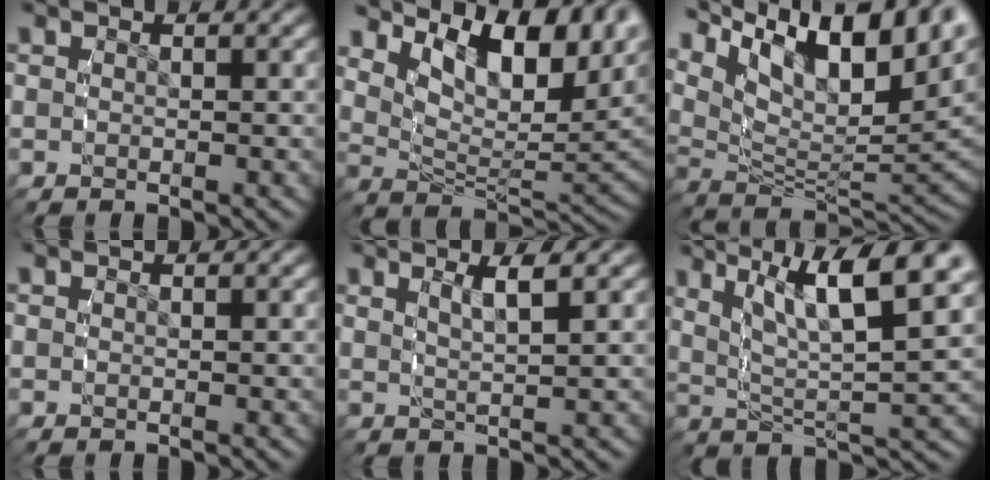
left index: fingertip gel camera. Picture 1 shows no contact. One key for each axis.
{"total": 10.6, "fx": 3.9, "fy": 5.3, "fz": 8.3, "tx": -0.111, "ty": 0.010, "tz": 0.056}
{"total": 17.3, "fx": 6.9, "fy": 9.7, "fz": 12.5, "tx": -0.177, "ty": 0.031, "tz": 0.088}
{"total": 0.0}
{"total": 2.3, "fx": 1.2, "fy": -0.1, "fz": 2.0, "tx": -0.038, "ty": -0.002, "tz": 0.024}
{"total": 9.6, "fx": 4.1, "fy": 3.7, "fz": 7.8, "tx": -0.119, "ty": 0.008, "tz": 0.057}